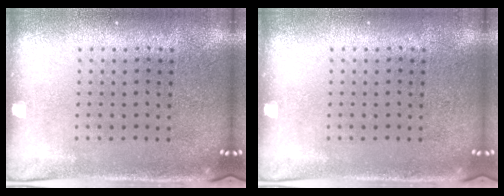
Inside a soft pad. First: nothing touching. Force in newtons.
{"total": 0.0}